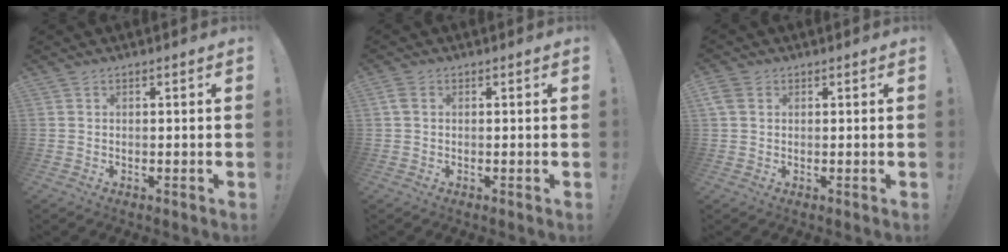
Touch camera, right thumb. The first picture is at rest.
{"total": 2.3, "force": [0.6, 1.5, 1.6], "torque": [-0.026, 0.004, 0.011]}
{"total": 4.1, "force": [1.4, 3.2, 2.1], "torque": [-0.034, 0.002, 0.030]}